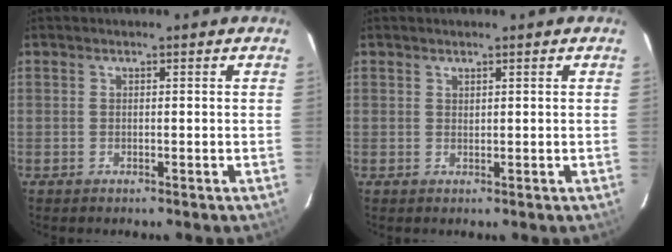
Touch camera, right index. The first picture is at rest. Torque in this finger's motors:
{"motor_torque": [0.13, 0.08, 0.05, 0.01]}